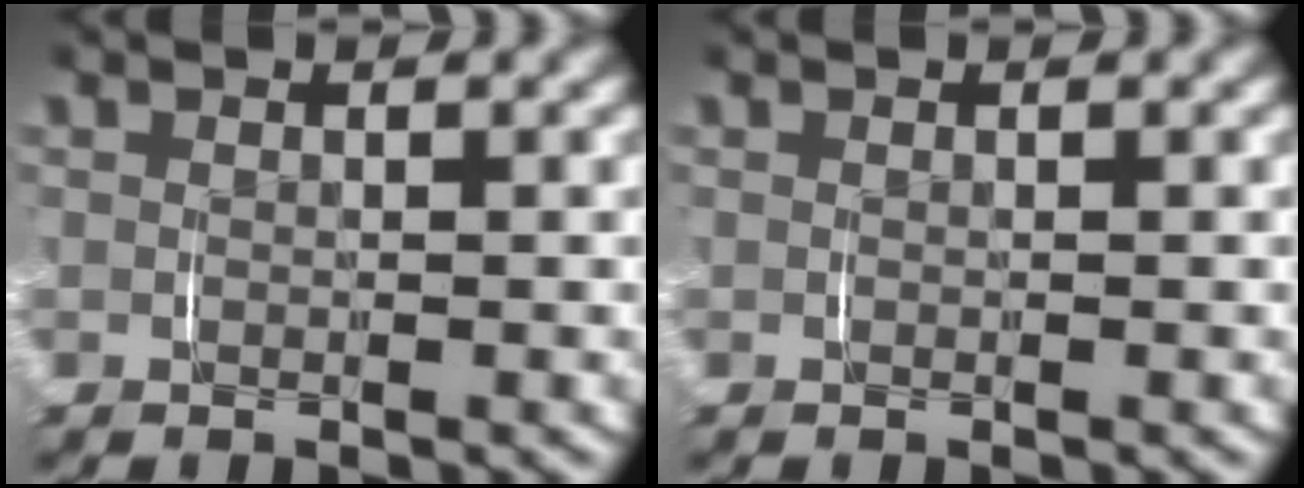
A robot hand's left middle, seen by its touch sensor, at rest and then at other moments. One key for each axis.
{"total": 0.0}